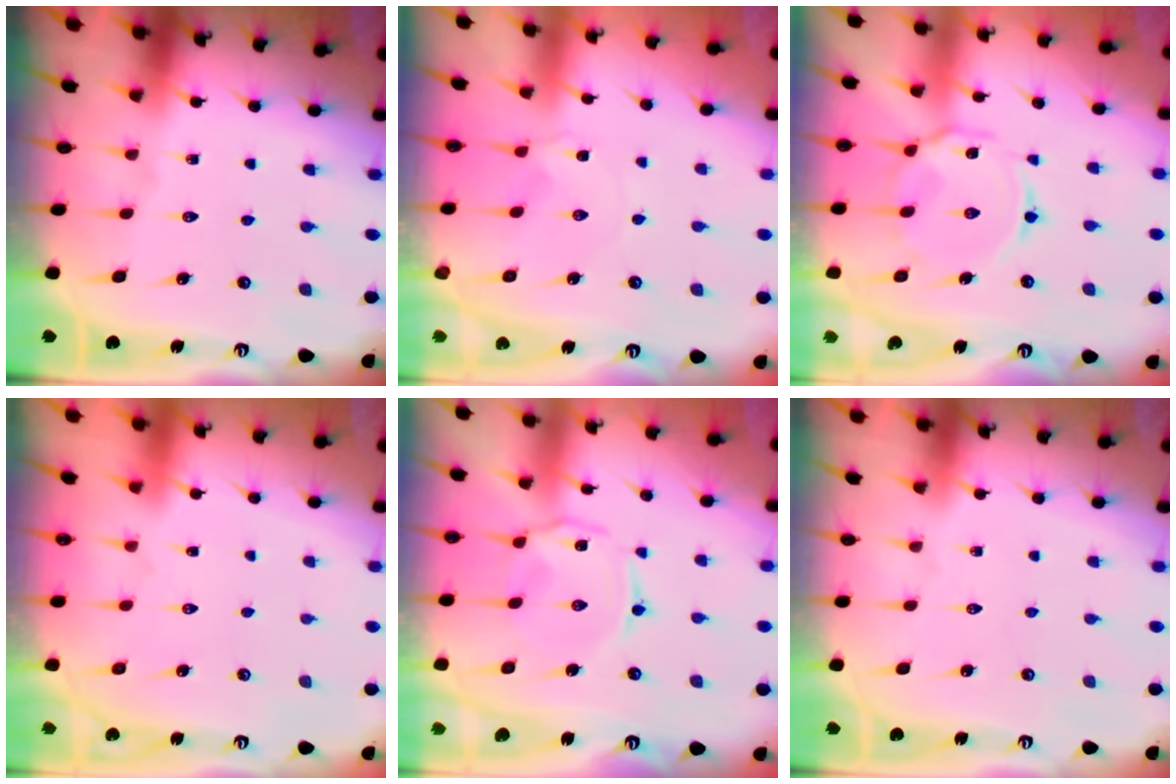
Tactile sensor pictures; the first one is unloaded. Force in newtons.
{"total": 1.4, "press": 1.4, "slide": 0.2}
{"total": 8.9, "press": 8.9, "slide": 0.7}
{"total": 1.6, "press": 1.6, "slide": 0.1}
{"total": 2.2, "press": 2.1, "slide": 0.6}
{"total": 0.0}